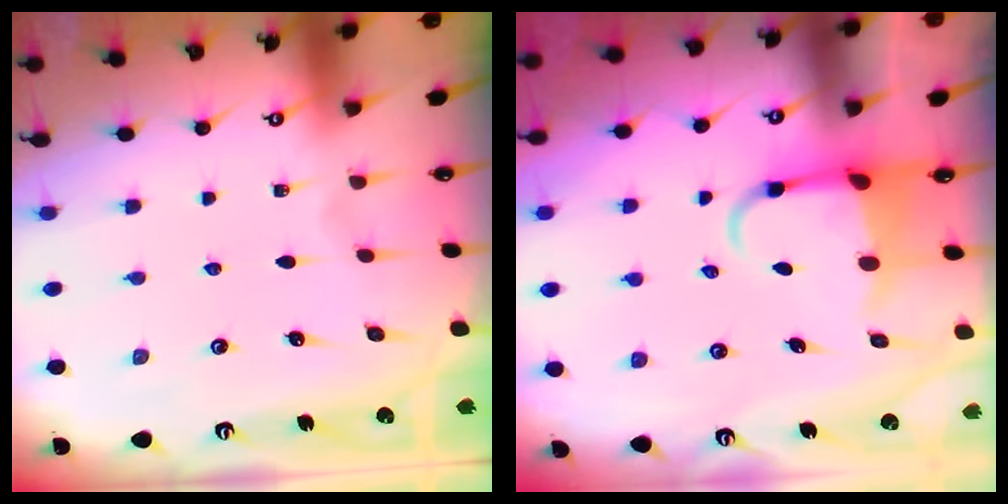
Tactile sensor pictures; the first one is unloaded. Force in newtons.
{"total": 4.8, "press": 4.7, "slide": 1.2}